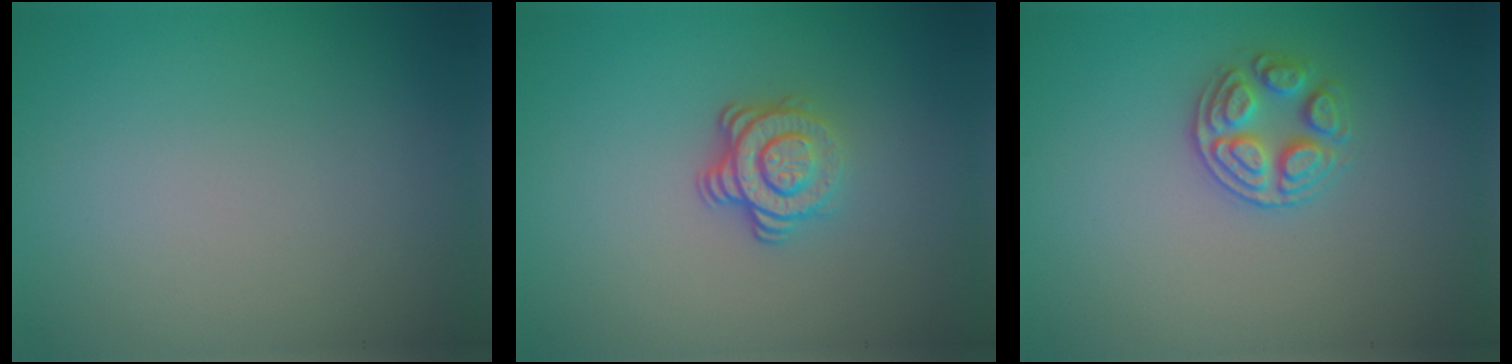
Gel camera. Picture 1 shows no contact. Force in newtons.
{"total": 3.7, "press": 2.6, "slide": 2.6}
{"total": 2.8, "press": 2.7, "slide": 0.7}